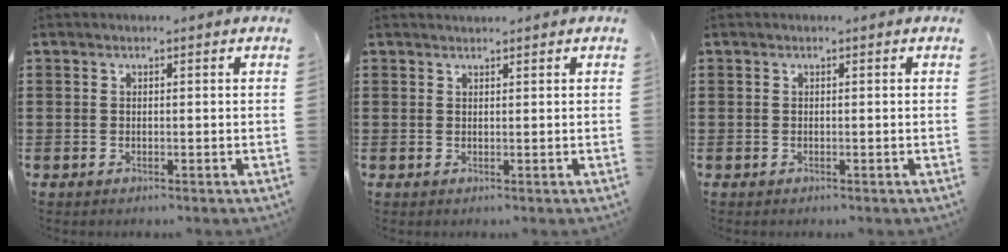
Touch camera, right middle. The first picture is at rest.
{"total": 0.9, "force": [0.9, 0.2, 0.0], "torque": [-0.001, 0.001, 0.016]}
{"total": 0.0}